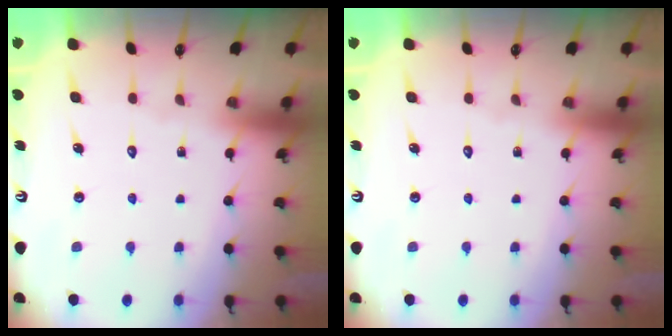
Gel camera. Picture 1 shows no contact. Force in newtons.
{"total": 0.0}